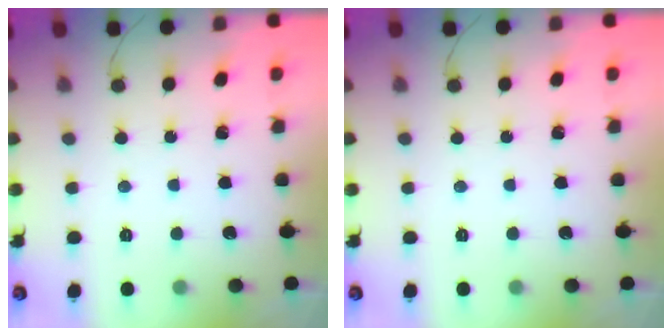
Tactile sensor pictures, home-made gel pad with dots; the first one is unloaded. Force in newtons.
{"total": 0.0}